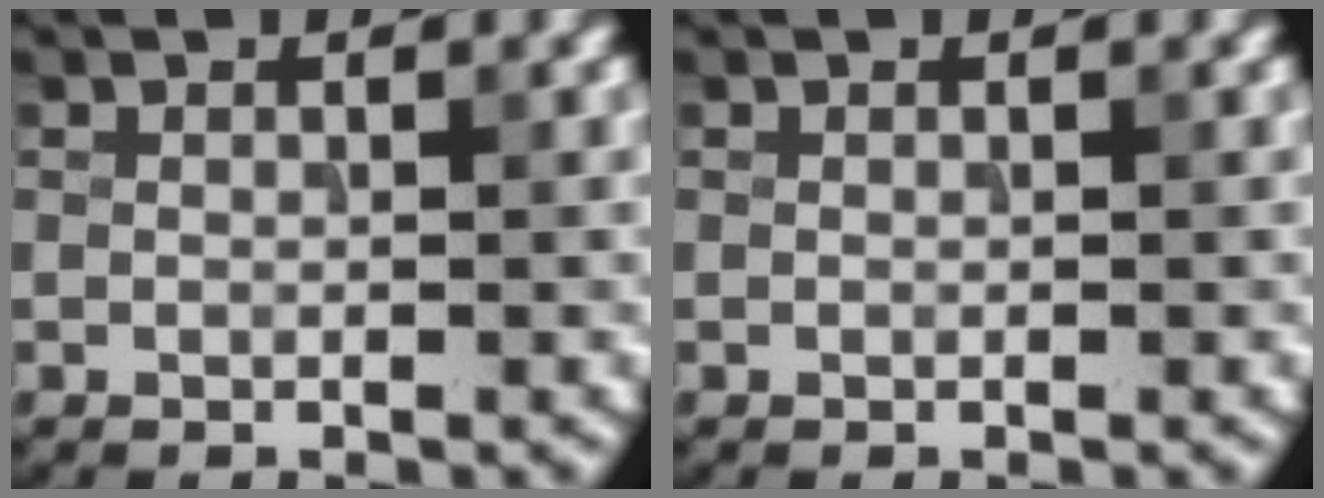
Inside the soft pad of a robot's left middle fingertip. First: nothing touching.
{"total": 0.0}